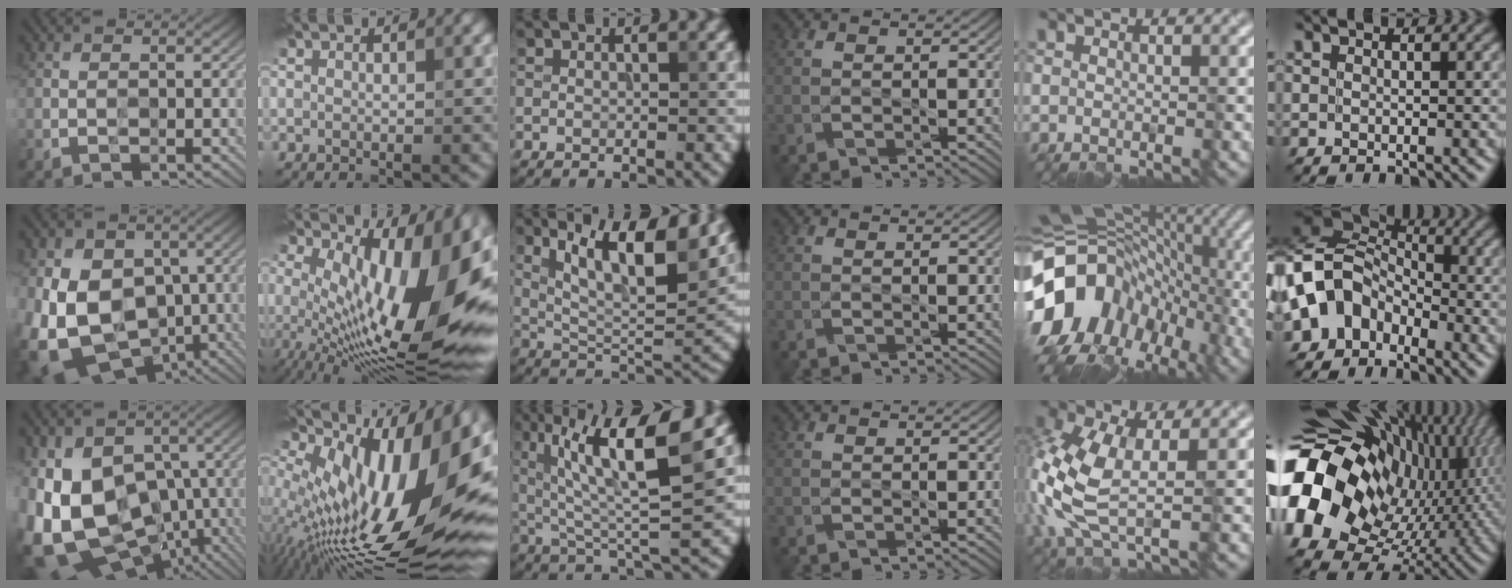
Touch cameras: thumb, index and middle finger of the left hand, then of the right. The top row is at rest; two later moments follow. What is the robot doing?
{"motion": "wipe", "object": "plastic plate"}